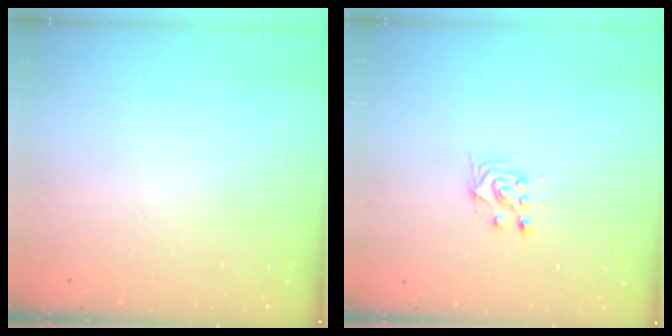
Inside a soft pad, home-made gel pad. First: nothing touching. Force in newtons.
{"total": 4.9, "press": 4.8, "slide": 1.0}